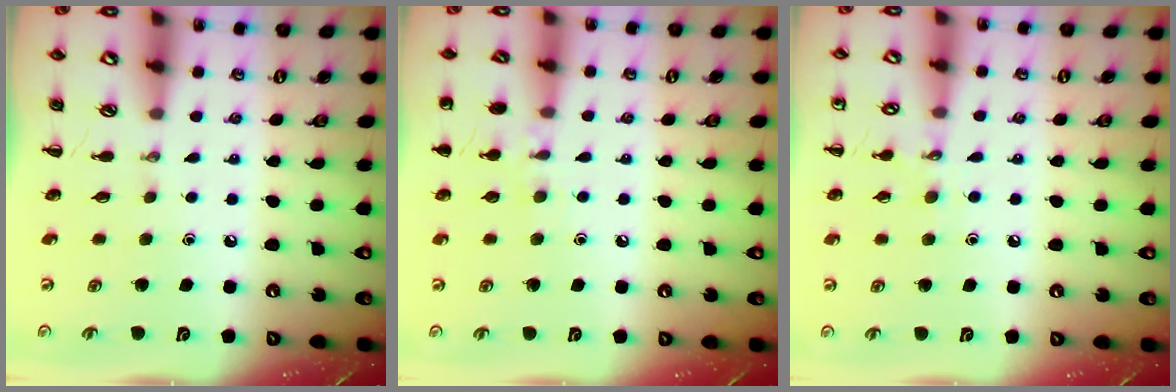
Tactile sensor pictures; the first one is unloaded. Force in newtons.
{"total": 7.6, "press": 7.3, "slide": 2.1}
{"total": 7.0, "press": 6.8, "slide": 1.6}